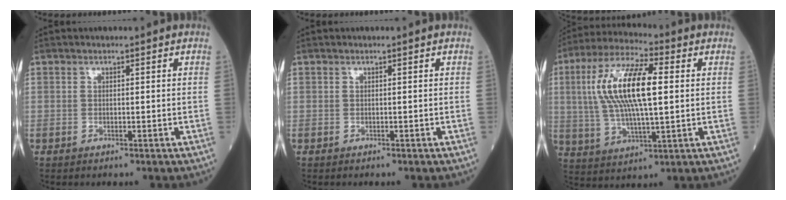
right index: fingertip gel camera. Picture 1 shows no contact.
{"total": 0.0}
{"total": 15.1, "force": [2.3, 3.9, 14.4], "torque": [-0.292, 0.022, 0.039]}